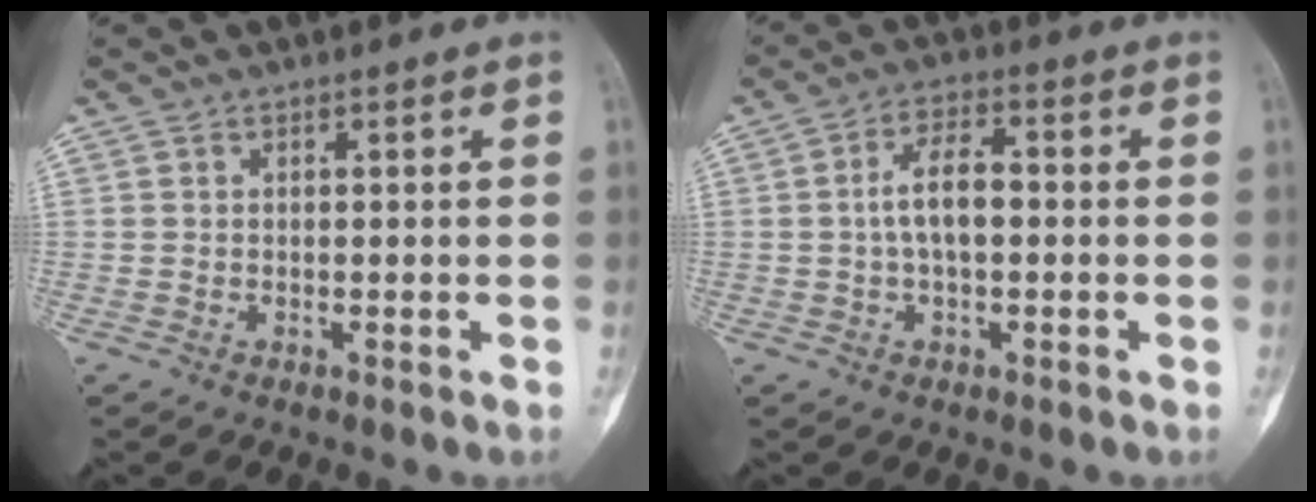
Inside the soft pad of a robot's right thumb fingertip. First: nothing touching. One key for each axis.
{"total": 6.6, "fx": -0.1, "fy": 3.2, "fz": 5.8, "tx": -0.104, "ty": 0.020, "tz": -0.009}